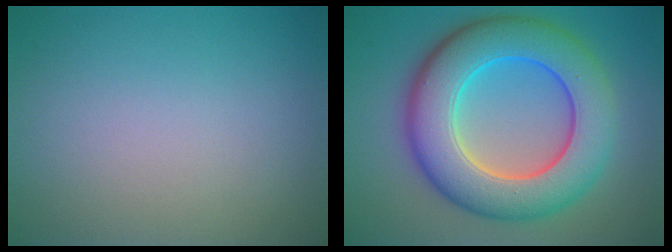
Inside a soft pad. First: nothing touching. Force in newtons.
{"total": 10.9, "press": 10.9, "slide": 0.1}